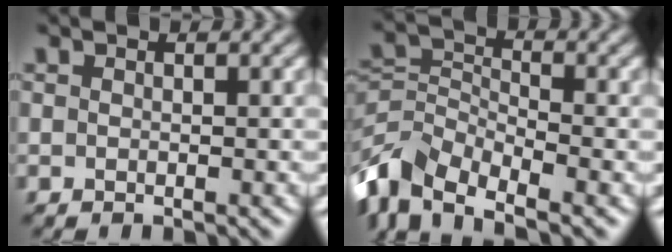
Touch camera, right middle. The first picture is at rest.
{"total": 7.5, "force": [-5.1, 3.7, 4.1], "torque": [-0.080, -0.005, -0.111]}